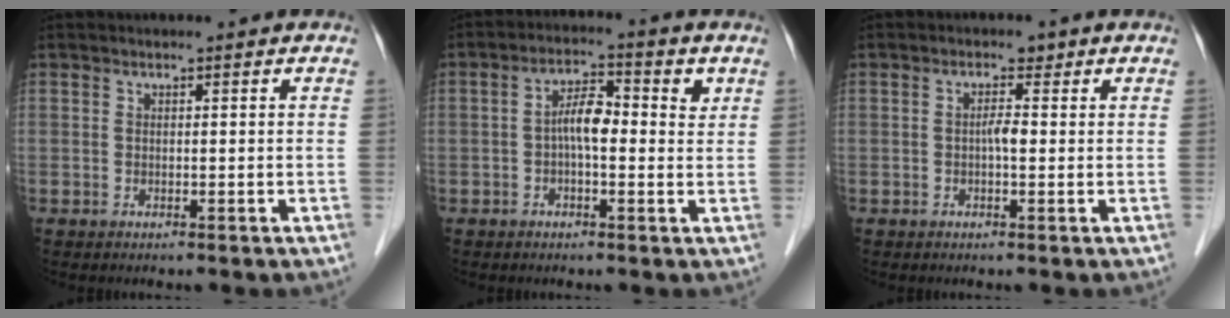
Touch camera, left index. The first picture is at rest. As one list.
[{"total": 5.9, "force": [0.6, 2.3, 5.4], "torque": [-0.095, 0.025, 0.005]}, {"total": 1.5, "force": [0.2, 0.6, 1.4], "torque": [-0.029, 0.004, 0.001]}]